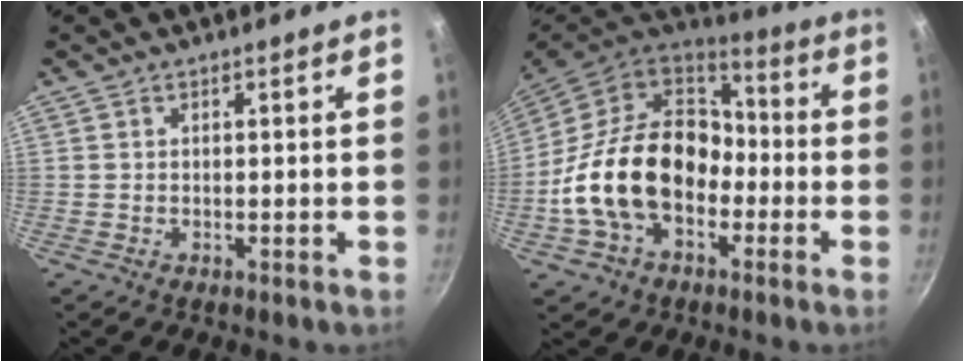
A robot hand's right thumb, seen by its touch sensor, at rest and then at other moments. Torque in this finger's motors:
{"motor_torque": [2.58, 2.43, 1.57, -1.20, 0.63]}